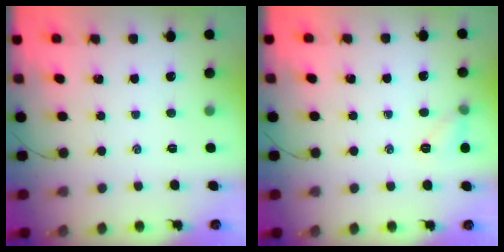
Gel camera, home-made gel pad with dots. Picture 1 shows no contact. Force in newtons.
{"total": 5.8, "press": 5.6, "slide": 1.7}